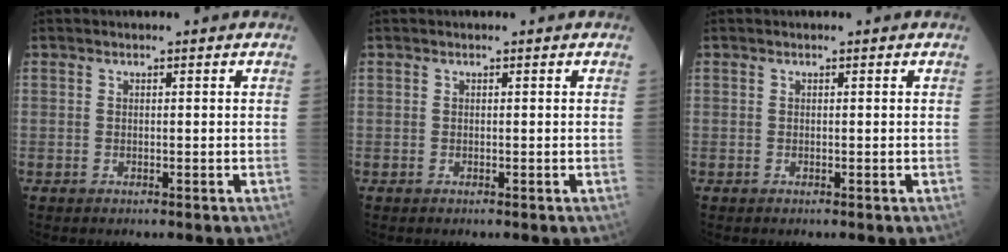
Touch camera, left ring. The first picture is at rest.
{"total": 0.0}
{"total": 0.0}